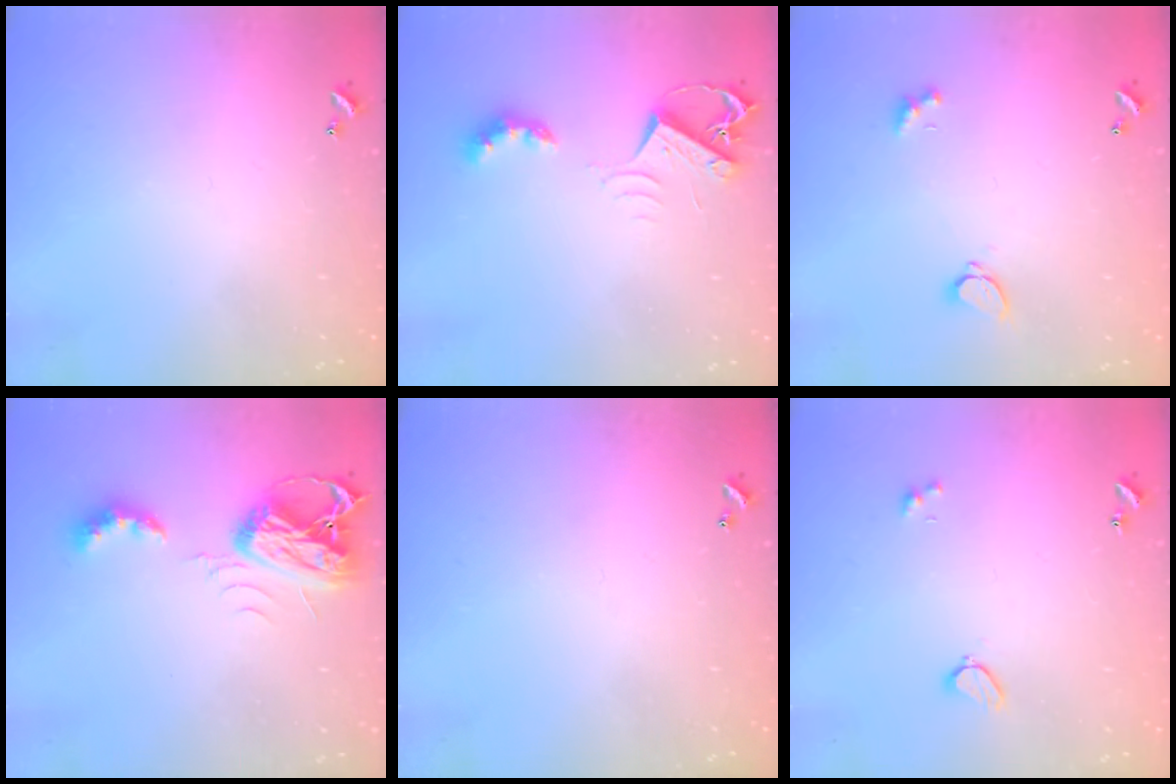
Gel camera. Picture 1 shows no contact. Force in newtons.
{"total": 7.5, "press": 7.5, "slide": 0.8}
{"total": 1.6, "press": 1.6, "slide": 0.5}
{"total": 7.9, "press": 7.9, "slide": 0.8}
{"total": 0.0}
{"total": 1.9, "press": 1.9, "slide": 0.6}